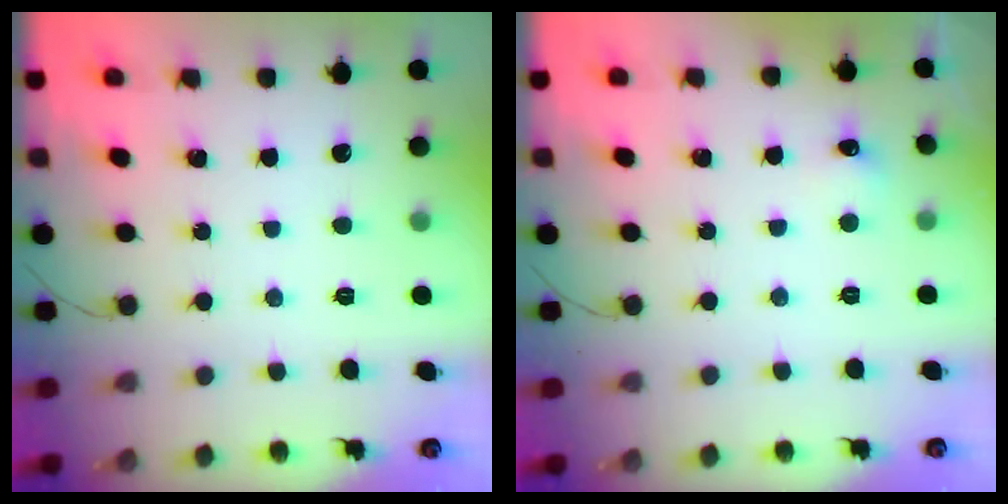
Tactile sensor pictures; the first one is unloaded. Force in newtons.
{"total": 4.6, "press": 4.4, "slide": 1.4}